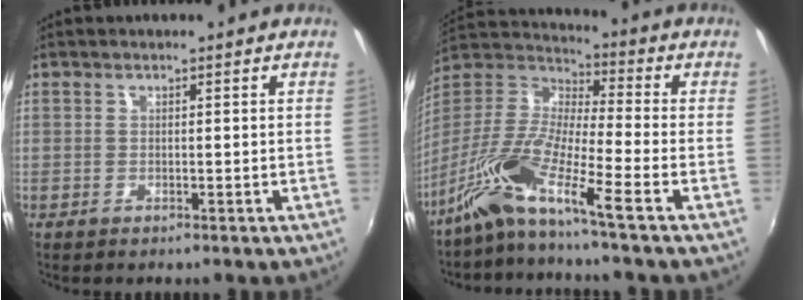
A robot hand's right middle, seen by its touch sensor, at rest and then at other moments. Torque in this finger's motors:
{"motor_torque": [1.02, -1.11, 0.57, 0.21]}